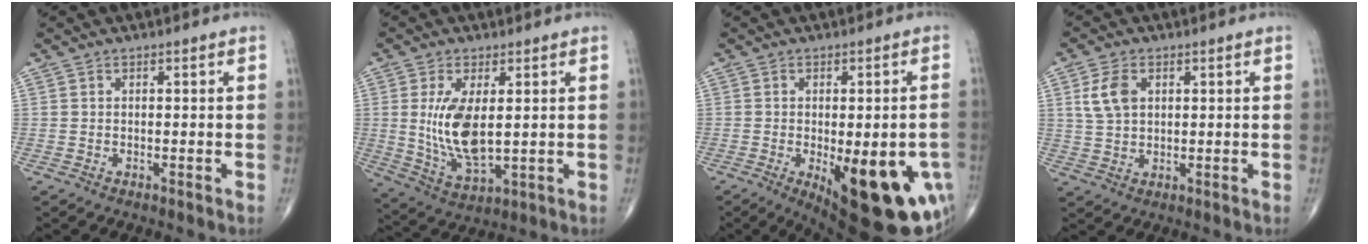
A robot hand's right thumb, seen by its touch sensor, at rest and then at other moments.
{"total": 11.1, "force": [1.3, 5.0, 9.9], "torque": [-0.193, -0.022, 0.038]}
{"total": 22.3, "force": [-7.4, 8.5, 19.2], "torque": [-0.191, -0.008, -0.076]}
{"total": 5.8, "force": [1.8, 3.8, 4.0], "torque": [-0.076, -0.002, 0.037]}